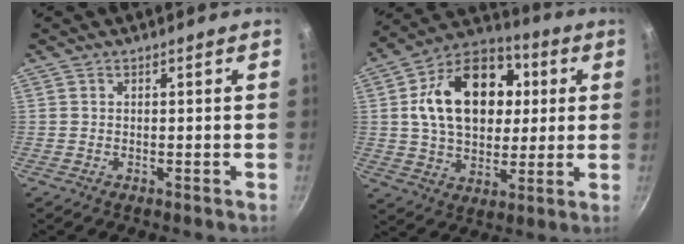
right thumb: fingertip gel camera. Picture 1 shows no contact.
{"total": 22.1, "force": [4.0, 15.4, 15.3], "torque": [-0.220, 0.018, 0.056]}